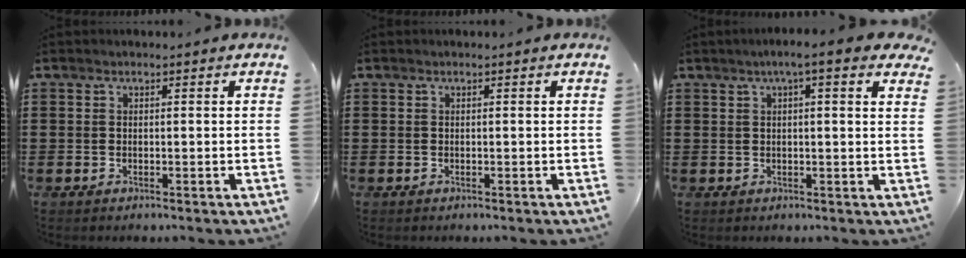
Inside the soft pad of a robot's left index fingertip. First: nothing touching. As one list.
[{"total": 0.0}, {"total": 3.6, "force": [2.0, 0.3, 3.0], "torque": [-0.055, 0.003, 0.033]}]